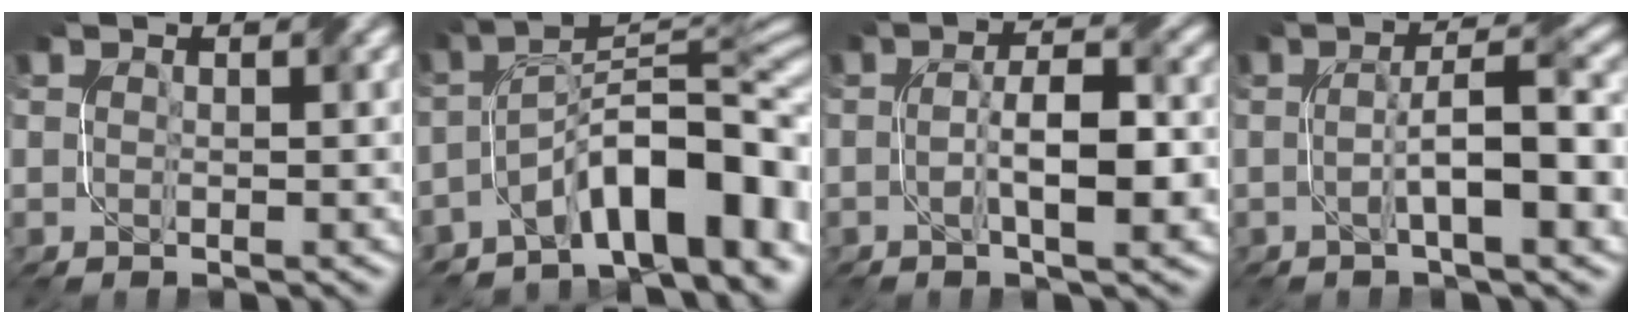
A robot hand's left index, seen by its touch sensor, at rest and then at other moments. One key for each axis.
{"total": 11.4, "fx": -5.7, "fy": 3.9, "fz": 9.0, "tx": -0.119, "ty": 0.014, "tz": -0.097}
{"total": 6.3, "fx": -1.0, "fy": 1.8, "fz": 6.0, "tx": -0.100, "ty": 0.001, "tz": -0.015}
{"total": 7.1, "fx": -0.7, "fy": 1.4, "fz": 6.9, "tx": -0.106, "ty": 0.010, "tz": -0.010}